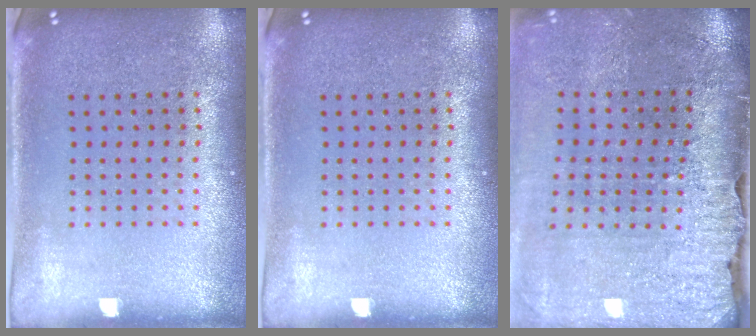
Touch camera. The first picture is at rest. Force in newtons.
{"total": 0.0}
{"total": 4.0, "press": 3.4, "slide": 2.1}